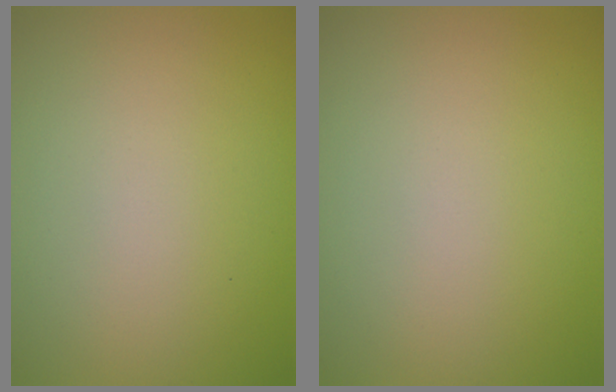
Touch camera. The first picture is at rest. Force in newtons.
{"total": 0.0}